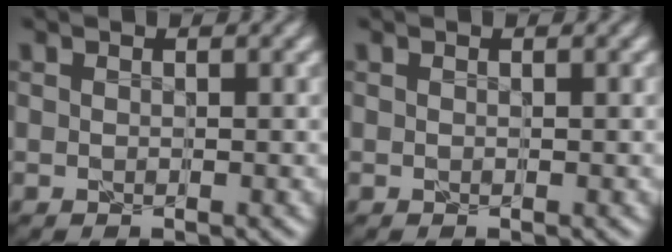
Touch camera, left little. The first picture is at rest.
{"total": 0.0}